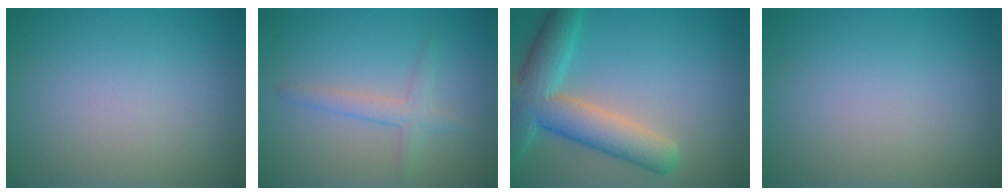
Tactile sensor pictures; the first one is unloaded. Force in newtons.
{"total": 2.0, "press": 2.0, "slide": 0.1}
{"total": 7.4, "press": 7.3, "slide": 0.5}
{"total": 0.0}